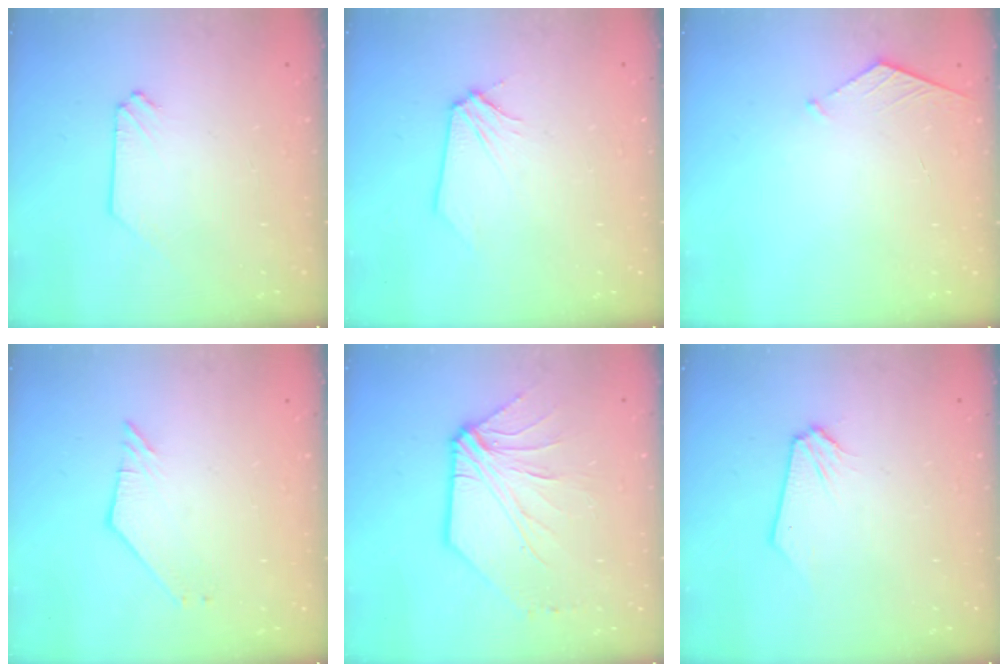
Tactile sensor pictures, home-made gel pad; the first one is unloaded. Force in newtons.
{"total": 0.6, "press": 0.6, "slide": 0.1}
{"total": 5.2, "press": 5.1, "slide": 0.5}
{"total": 2.4, "press": 2.4, "slide": 0.1}
{"total": 7.8, "press": 7.7, "slide": 1.3}
{"total": 0.0}